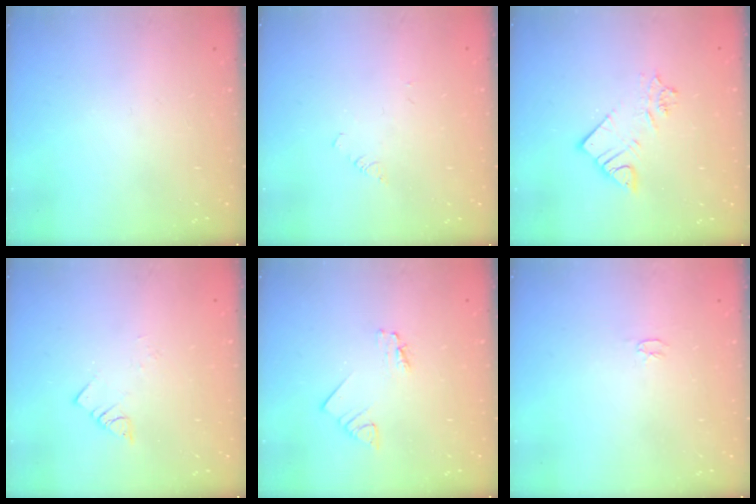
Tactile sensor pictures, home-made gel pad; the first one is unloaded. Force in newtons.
{"total": 1.3, "press": 1.3, "slide": 0.2}
{"total": 6.6, "press": 6.6, "slide": 0.2}
{"total": 2.7, "press": 2.7, "slide": 0.4}
{"total": 2.4, "press": 2.4, "slide": 0.1}
{"total": 2.5, "press": 2.5, "slide": 0.3}